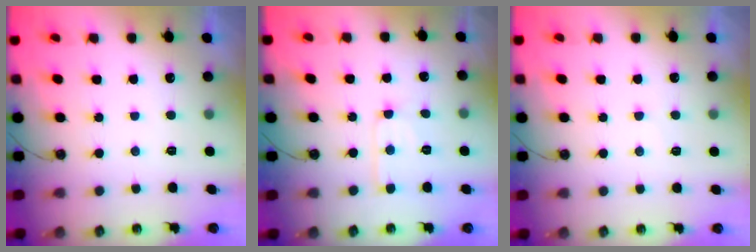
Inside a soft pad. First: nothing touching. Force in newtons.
{"total": 7.8, "press": 7.8, "slide": 0.8}
{"total": 5.8, "press": 5.8, "slide": 0.6}